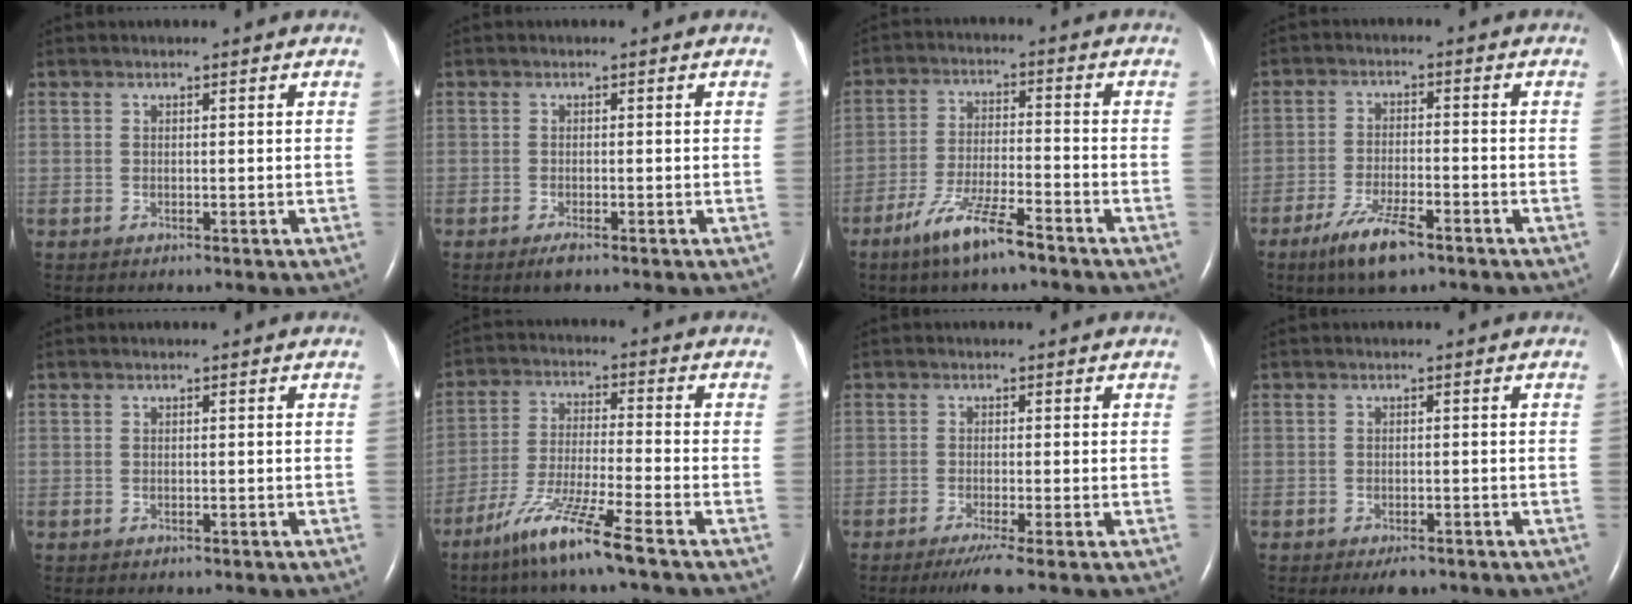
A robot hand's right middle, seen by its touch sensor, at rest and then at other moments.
{"total": 1.6, "force": [-1.1, 0.3, 1.1], "torque": [-0.029, -0.005, -0.019]}
{"total": 8.7, "force": [-6.1, 0.9, 6.2], "torque": [-0.127, -0.014, -0.113]}
{"total": 7.4, "force": [-4.9, 1.4, 5.4], "torque": [-0.112, -0.012, -0.086]}
{"total": 0.0}
{"total": 10.2, "force": [-6.9, -0.8, 7.4], "torque": [-0.150, -0.035, -0.136]}
{"total": 3.5, "force": [-2.3, -0.6, 2.5], "torque": [-0.048, -0.012, -0.046]}
{"total": 2.6, "force": [-1.8, 1.0, 1.5], "torque": [-0.023, -0.003, -0.021]}